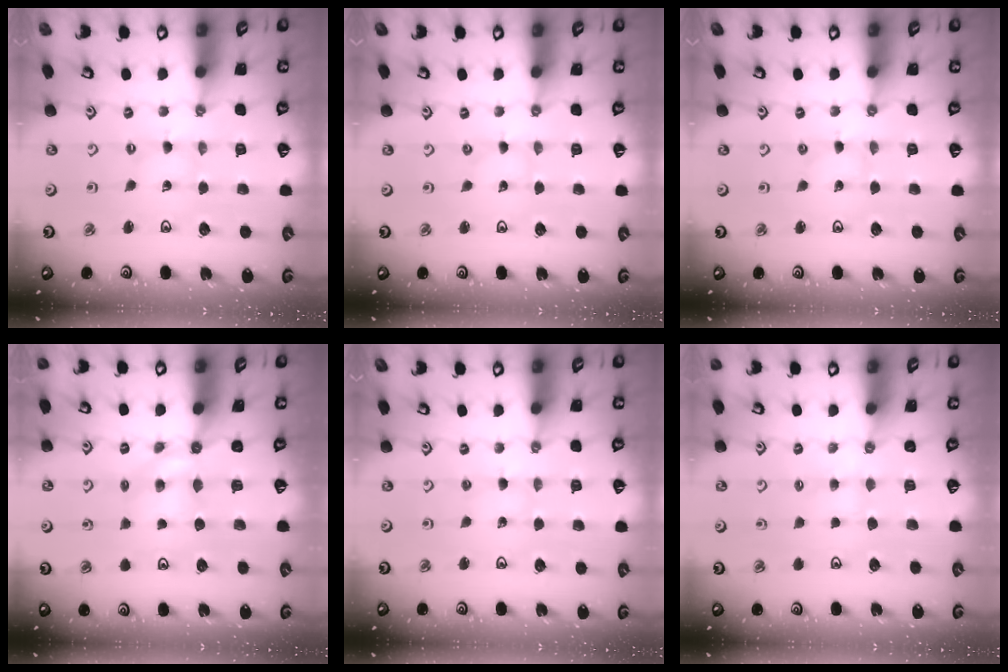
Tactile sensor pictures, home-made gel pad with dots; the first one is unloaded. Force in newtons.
{"total": 0.0}
{"total": 0.0}
{"total": 5.4, "press": 5.4, "slide": 0.1}
{"total": 3.1, "press": 3.1, "slide": 0.4}
{"total": 2.8, "press": 2.7, "slide": 0.6}